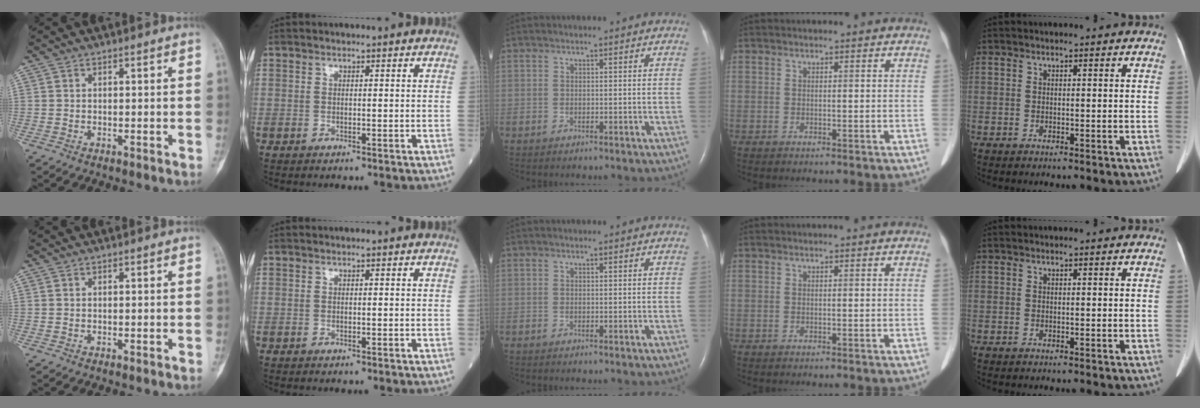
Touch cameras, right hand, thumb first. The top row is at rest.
{}